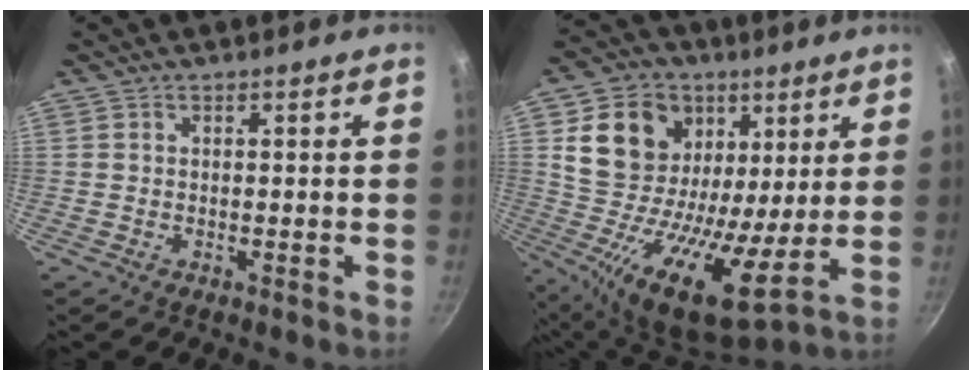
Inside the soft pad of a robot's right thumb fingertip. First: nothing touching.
{"total": 20.3, "force": [7.2, 14.0, 12.7], "torque": [-0.226, -0.030, 0.116]}